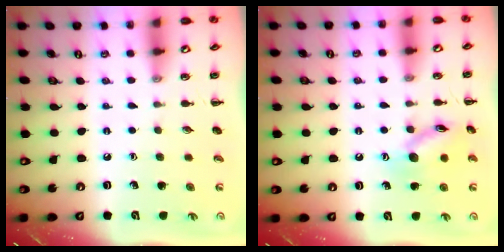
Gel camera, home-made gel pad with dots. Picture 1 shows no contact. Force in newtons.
{"total": 11.7, "press": 11.7, "slide": 0.6}